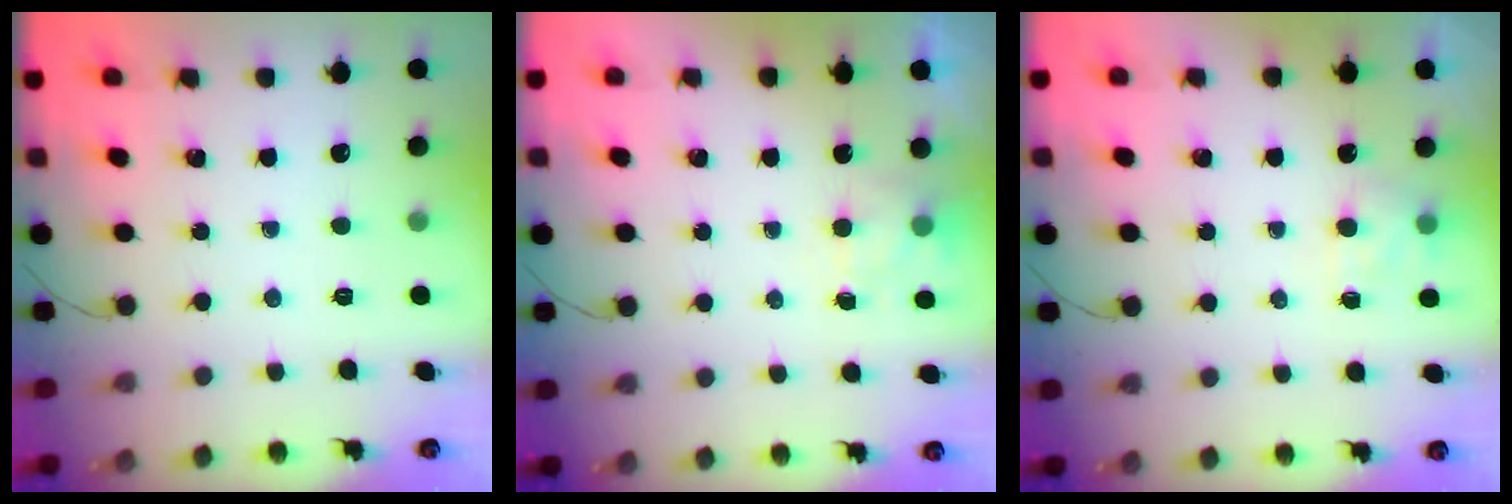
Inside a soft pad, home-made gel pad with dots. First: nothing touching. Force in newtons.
{"total": 3.0, "press": 2.7, "slide": 1.4}
{"total": 6.2, "press": 6.0, "slide": 1.4}